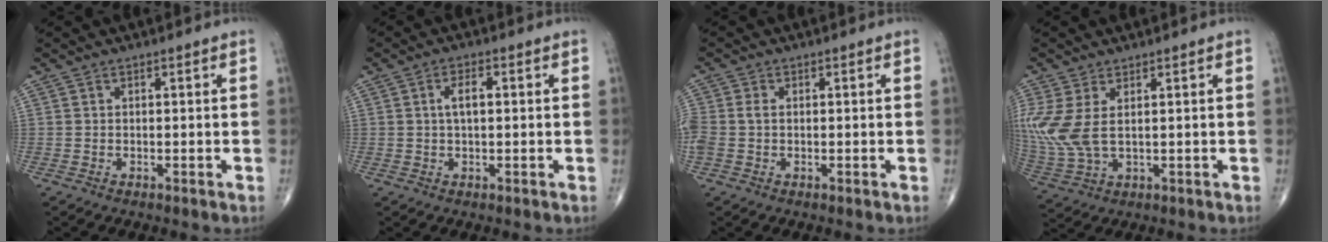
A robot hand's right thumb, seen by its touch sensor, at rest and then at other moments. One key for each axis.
{"total": 3.2, "fx": 0.4, "fy": 1.4, "fz": 2.9, "tx": -0.054, "ty": 0.005, "tz": 0.006}
{"total": 3.4, "fx": -0.2, "fy": 2.4, "fz": 2.5, "tx": -0.075, "ty": 0.006, "tz": -0.005}
{"total": 10.2, "fx": 1.9, "fy": 5.4, "fz": 8.4, "tx": -0.223, "ty": -0.002, "tz": 0.053}